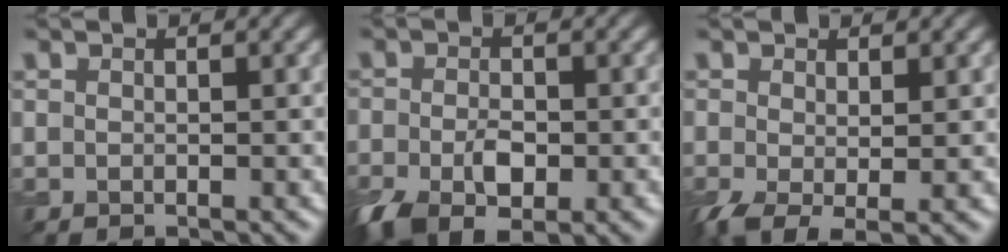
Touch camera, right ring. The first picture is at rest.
{"total": 6.1, "force": [-2.6, 3.3, 4.4], "torque": [-0.088, -0.011, -0.050]}
{"total": 3.6, "force": [-0.7, 1.6, 3.1], "torque": [-0.071, -0.012, -0.013]}